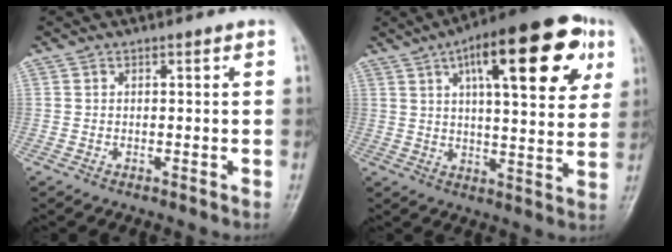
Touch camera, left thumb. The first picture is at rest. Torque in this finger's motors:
{"motor_torque": [0.88, 0.51, 2.03, -0.75, 0.17]}